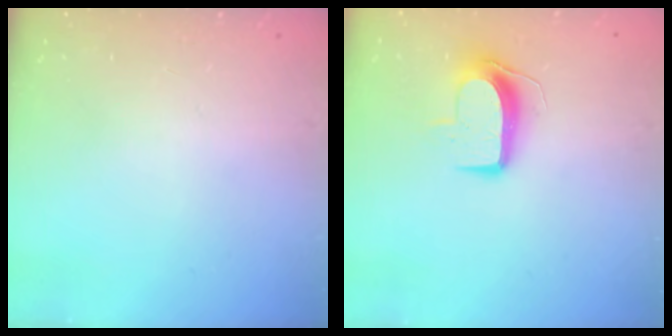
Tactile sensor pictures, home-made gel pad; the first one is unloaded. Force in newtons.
{"total": 9.2, "press": 9.2, "slide": 0.3}